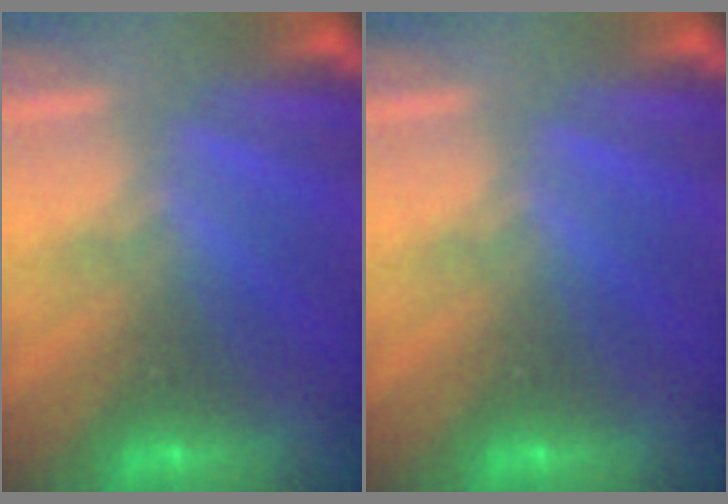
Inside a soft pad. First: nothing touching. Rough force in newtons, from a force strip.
{"total": 0.0}